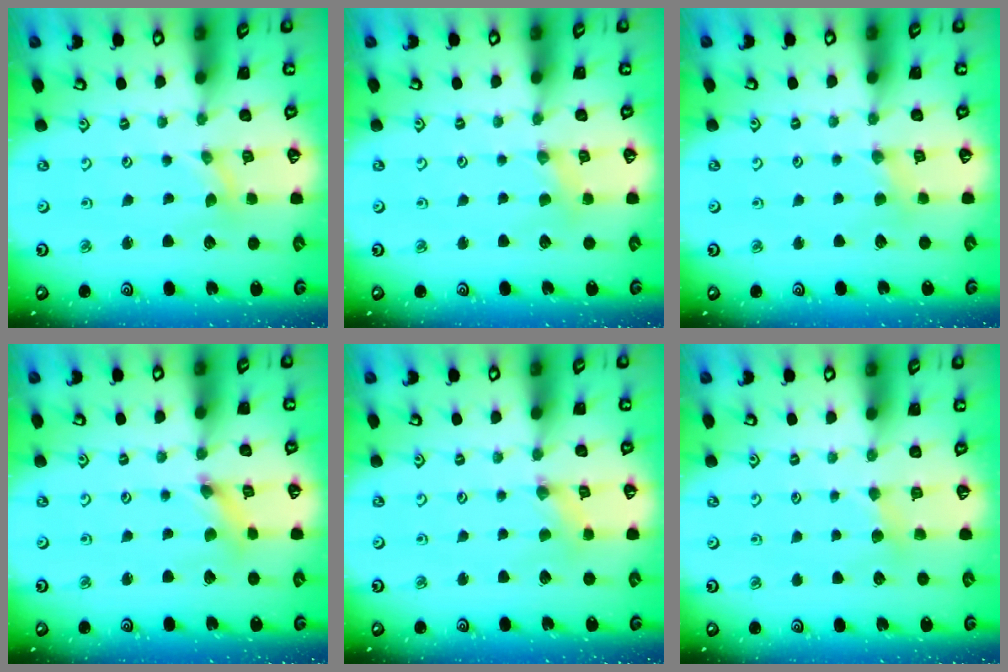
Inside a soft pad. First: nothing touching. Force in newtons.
{"total": 2.2, "press": 2.2, "slide": 0.4}
{"total": 2.0, "press": 2.0, "slide": 0.4}
{"total": 2.5, "press": 2.5, "slide": 0.1}
{"total": 1.6, "press": 1.5, "slide": 0.2}
{"total": 2.9, "press": 2.9, "slide": 0.5}